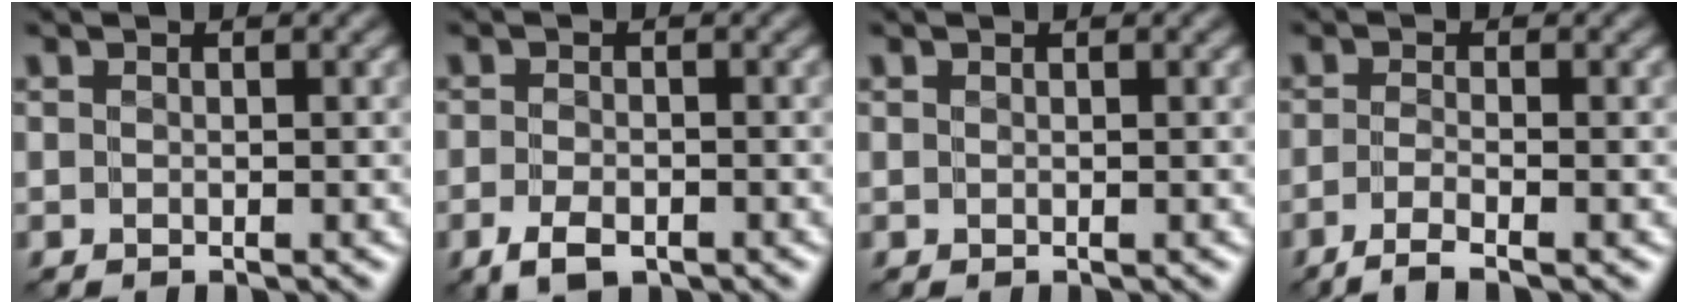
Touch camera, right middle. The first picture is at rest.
{"total": 2.7, "force": [-1.6, 1.4, 1.7], "torque": [-0.033, -0.004, -0.035]}
{"total": 0.0}
{"total": 2.5, "force": [-1.7, 0.3, 1.9], "torque": [-0.036, -0.004, -0.048]}